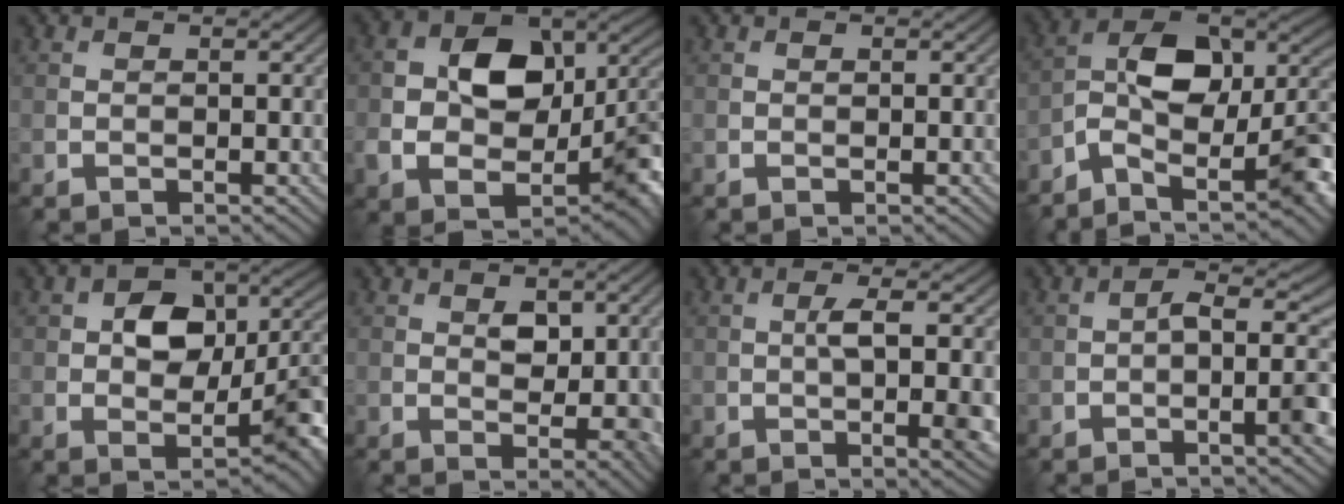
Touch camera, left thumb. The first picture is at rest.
{"total": 13.6, "force": [-0.4, 9.6, 9.6], "torque": [-0.155, -0.012, -0.007]}
{"total": 0.0}
{"total": 12.2, "force": [-3.7, 5.7, 10.1], "torque": [-0.167, -0.004, -0.078]}
{"total": 10.9, "force": [-0.3, 6.6, 8.6], "torque": [-0.120, 0.010, -0.012]}
{"total": 4.7, "force": [0.8, 2.5, 3.9], "torque": [-0.053, -0.002, 0.017]}
{"total": 5.6, "force": [-0.2, 1.2, 5.5], "torque": [-0.093, 0.001, 0.000]}
{"total": 5.2, "force": [-1.5, 1.3, 4.9], "torque": [-0.077, 0.008, -0.031]}